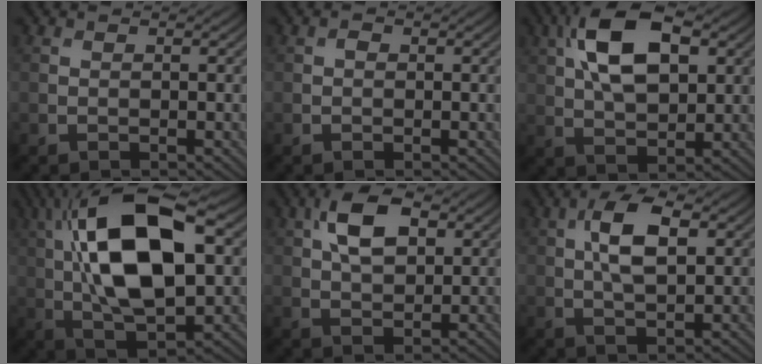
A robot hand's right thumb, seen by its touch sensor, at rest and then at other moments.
{"total": 0.6, "force": [0.0, 0.5, 0.3], "torque": [-0.004, -0.001, -0.003]}
{"total": 12.1, "force": [4.0, 6.1, 9.6], "torque": [-0.190, 0.017, 0.068]}
{"total": 18.1, "force": [3.4, 8.4, 15.7], "torque": [-0.296, 0.023, 0.043]}
{"total": 8.0, "force": [2.8, 4.2, 6.1], "torque": [-0.126, 0.011, 0.046]}
{"total": 7.3, "force": [1.8, 3.2, 6.3], "torque": [-0.126, 0.010, 0.030]}